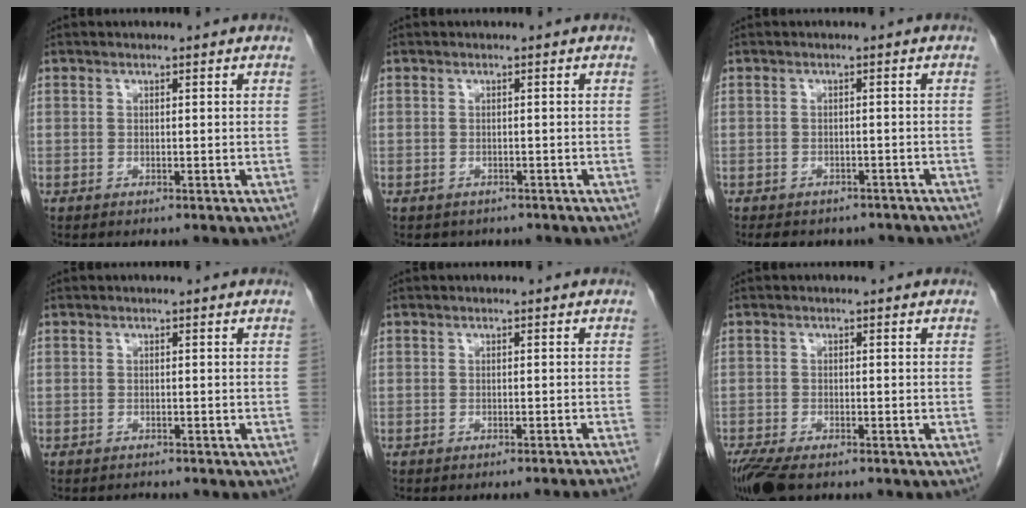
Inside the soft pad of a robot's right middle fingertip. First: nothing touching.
{"total": 2.3, "force": [-1.8, 1.4, 0.2], "torque": [-0.008, 0.002, -0.023]}
{"total": 9.1, "force": [-7.7, 4.0, 2.8], "torque": [-0.042, 0.004, -0.083]}
{"total": 0.8, "force": [-0.8, 0.2, -0.2], "torque": [0.000, -0.005, -0.012]}
{"total": 6.2, "force": [-5.8, -1.4, 1.7], "torque": [-0.005, -0.017, -0.065]}
{"total": 6.5, "force": [-4.8, 2.1, 3.8], "torque": [-0.071, -0.015, -0.083]}